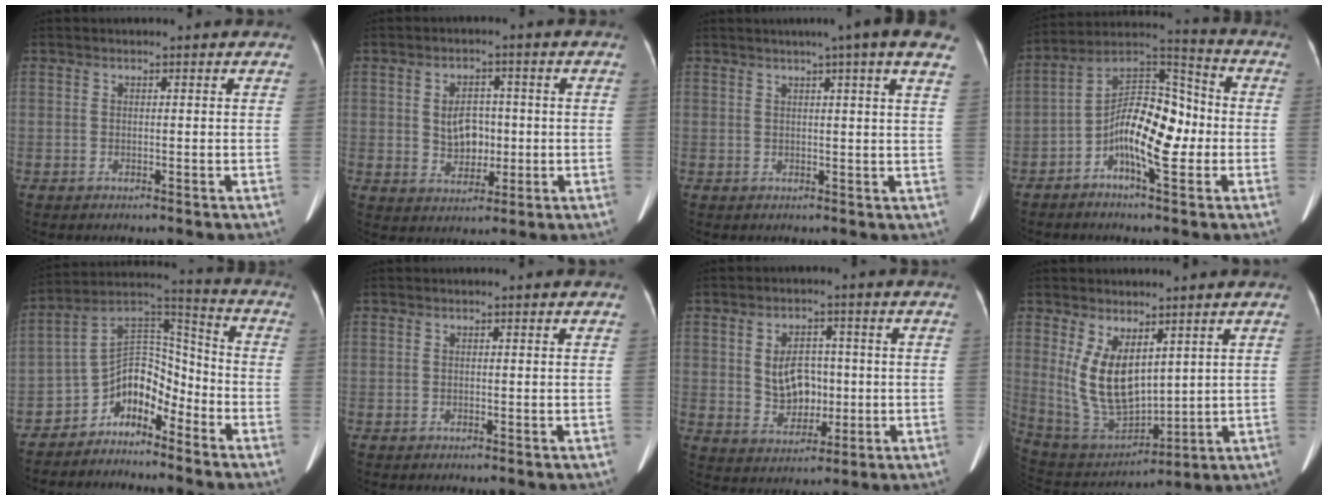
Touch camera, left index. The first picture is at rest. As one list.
[{"total": 5.5, "force": [0.0, 3.9, 3.9], "torque": [-0.072, 0.007, 0.007]}, {"total": 9.9, "force": [6.7, -0.4, 7.3], "torque": [-0.092, 0.018, 0.062]}, {"total": 12.3, "force": [-3.2, 4.3, 11.1], "torque": [-0.198, 0.033, -0.059]}, {"total": 8.9, "force": [-6.3, 4.5, 4.4], "torque": [-0.073, 0.053, -0.117]}, {"total": 0.0}, {"total": 6.9, "force": [0.1, 4.8, 4.9], "torque": [-0.096, 0.007, 0.011]}, {"total": 10.3, "force": [3.1, 4.9, 8.5], "torque": [-0.172, -0.013, 0.080]}]